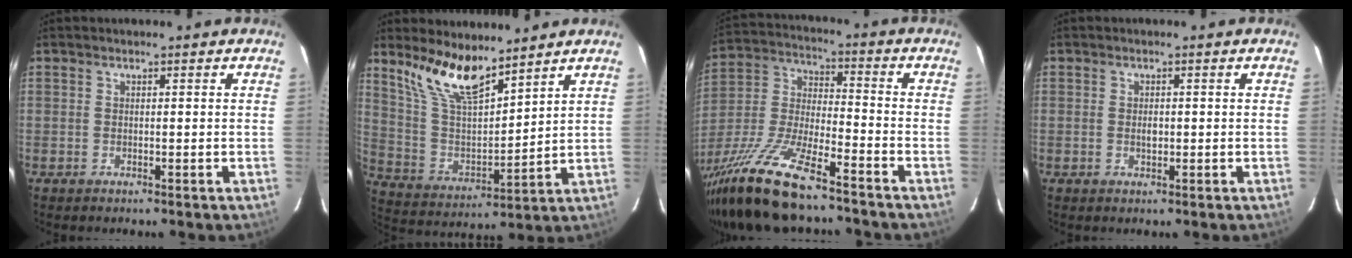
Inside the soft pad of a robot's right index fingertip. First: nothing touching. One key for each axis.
{"total": 12.8, "fx": 9.8, "fy": 3.6, "fz": 7.3, "tx": -0.147, "ty": -0.001, "tz": 0.202}
{"total": 20.5, "fx": -15.7, "fy": 4.4, "fz": 12.5, "tx": -0.271, "ty": -0.035, "tz": -0.286}
{"total": 1.7, "fx": -0.2, "fy": 1.1, "fz": 1.3, "tx": -0.024, "ty": 0.002, "tz": -0.004}